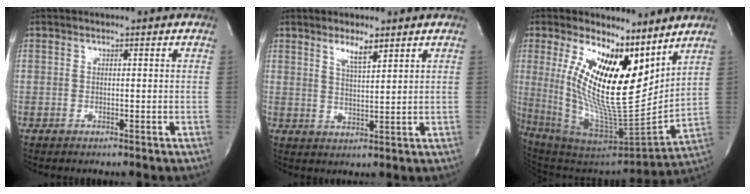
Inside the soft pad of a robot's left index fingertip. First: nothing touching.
{"total": 3.7, "force": [2.5, 0.4, 2.7], "torque": [-0.052, -0.005, 0.048]}
{"total": 18.8, "force": [8.3, 5.0, 16.1], "torque": [-0.307, -0.019, 0.157]}